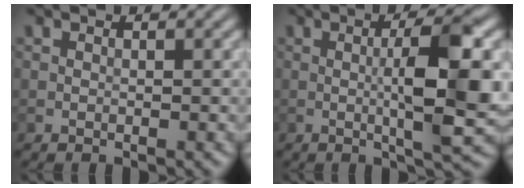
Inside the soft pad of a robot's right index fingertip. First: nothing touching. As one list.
[{"total": 7.3, "force": [0.0, 1.3, 7.2], "torque": [-0.114, 0.003, 0.002]}]